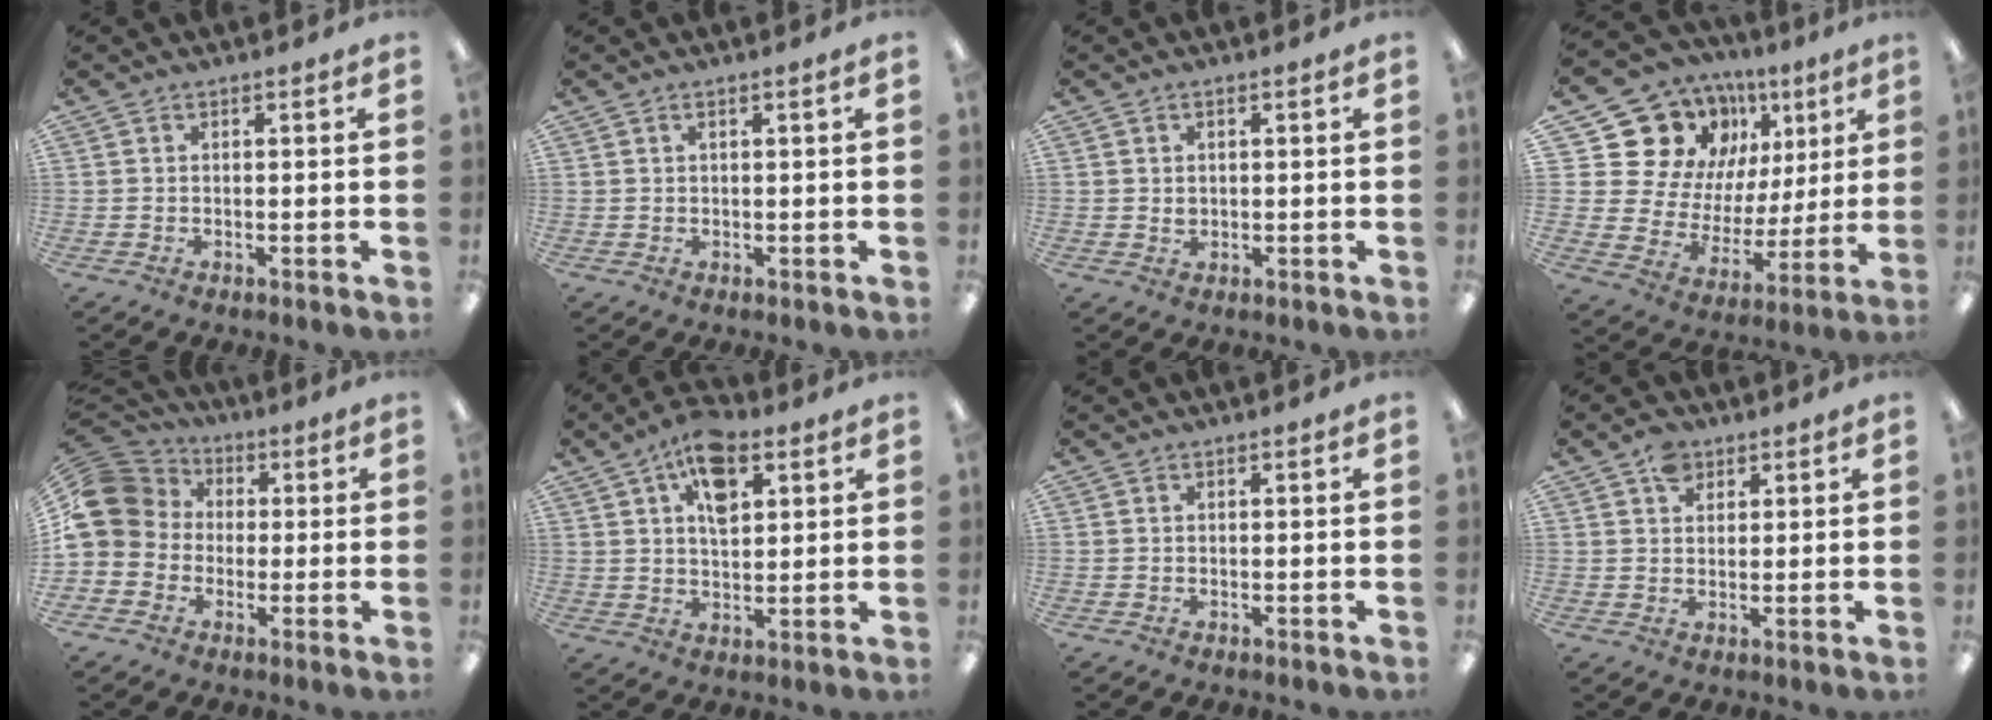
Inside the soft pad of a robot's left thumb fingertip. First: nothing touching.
{"total": 1.0, "force": [0.3, 0.2, 1.0], "torque": [-0.017, 0.000, 0.005]}
{"total": 1.0, "force": [0.3, 0.8, 0.5], "torque": [-0.012, 0.002, 0.006]}
{"total": 19.4, "force": [10.2, 15.2, 6.3], "torque": [-0.116, -0.063, 0.220]}
{"total": 12.0, "force": [0.9, 11.2, 4.1], "torque": [-0.102, 0.017, 0.022]}
{"total": 10.3, "force": [5.4, 5.6, 6.8], "torque": [-0.102, -0.014, 0.095]}
{"total": 0.0}
{"total": 4.3, "force": [2.7, 3.0, 1.7], "torque": [-0.024, -0.002, 0.048]}